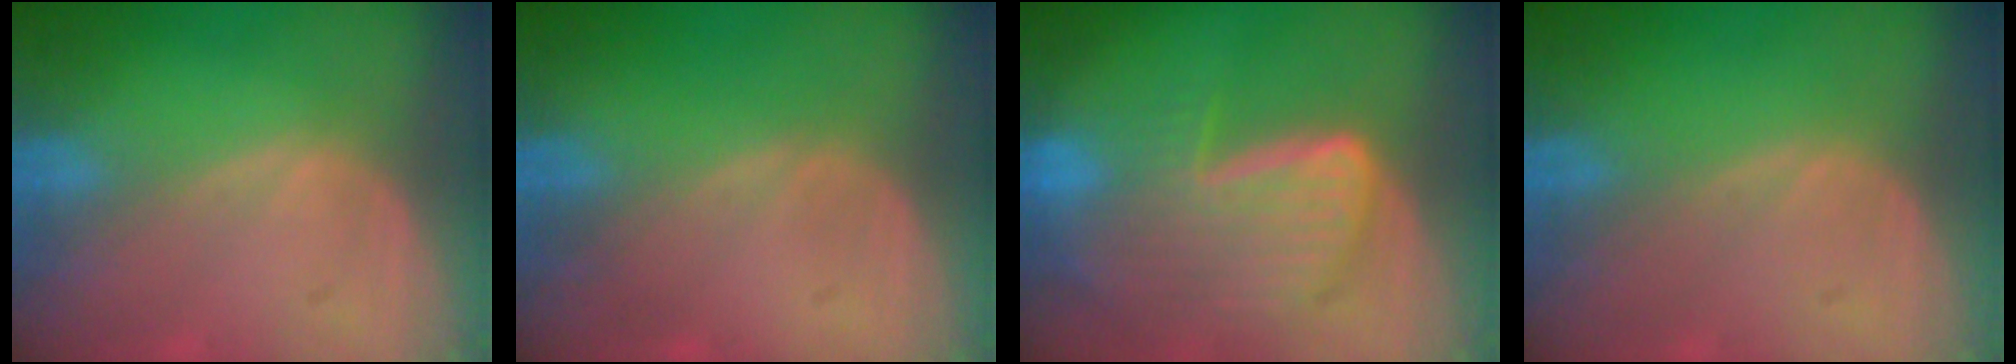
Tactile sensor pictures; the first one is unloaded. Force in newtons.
{"total": 0.0}
{"total": 9.1, "press": 8.0, "slide": 4.4}
{"total": 0.0}